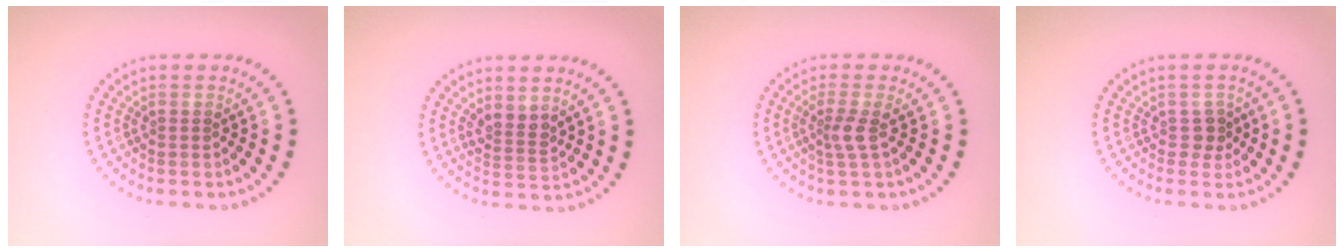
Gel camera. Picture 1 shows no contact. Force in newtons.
{"total": 2.0, "press": 1.7, "slide": 1.1}
{"total": 2.0, "press": 1.4, "slide": 1.4}
{"total": 1.3, "press": 1.0, "slide": 0.8}